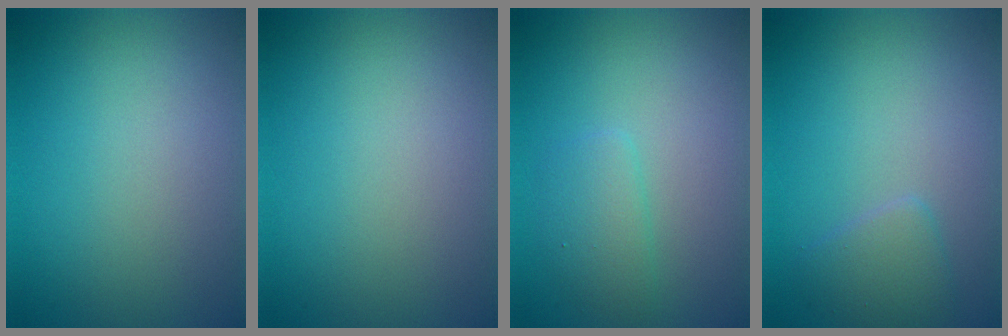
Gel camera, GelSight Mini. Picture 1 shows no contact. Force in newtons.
{"total": 0.0}
{"total": 1.9, "press": 1.9, "slide": 0.1}
{"total": 1.9, "press": 1.9, "slide": 0.1}